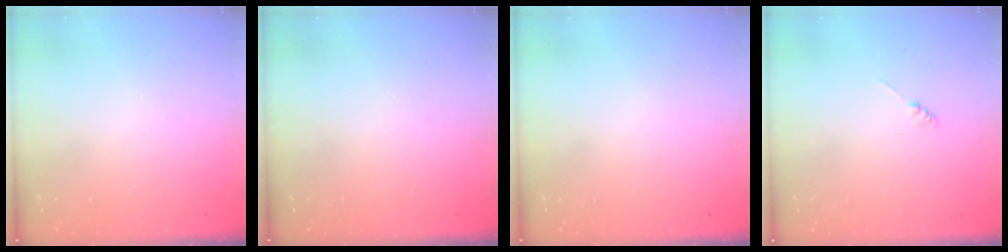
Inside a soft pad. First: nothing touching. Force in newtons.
{"total": 0.0}
{"total": 0.0}
{"total": 0.0}